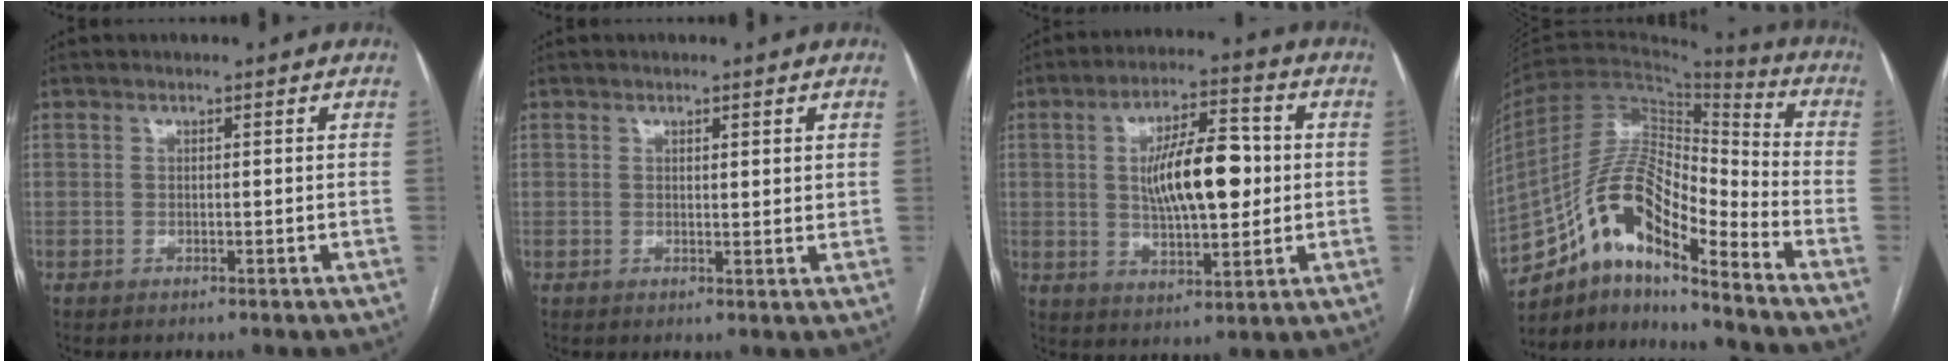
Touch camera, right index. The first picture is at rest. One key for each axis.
{"total": 1.7, "fx": 0.9, "fy": 0.4, "fz": 1.4, "tx": -0.022, "ty": -0.005, "tz": 0.013}
{"total": 12.5, "fx": 1.0, "fy": 4.2, "fz": 11.7, "tx": -0.201, "ty": 0.015, "tz": 0.019}
{"total": 16.3, "fx": -10.6, "fy": 3.8, "fz": 11.7, "tx": -0.216, "ty": 0.034, "tz": -0.185}